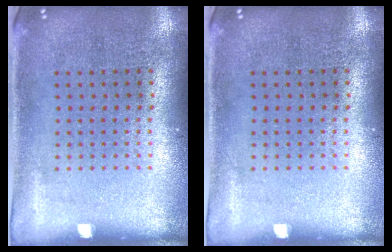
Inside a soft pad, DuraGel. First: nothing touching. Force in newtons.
{"total": 0.0}